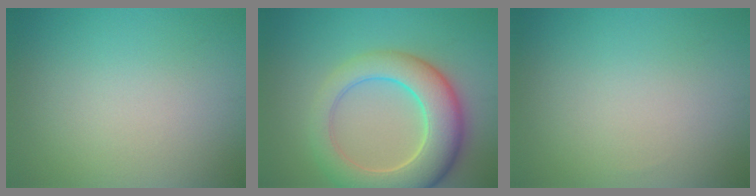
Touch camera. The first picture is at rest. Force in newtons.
{"total": 8.4, "press": 8.4, "slide": 0.8}
{"total": 0.0}